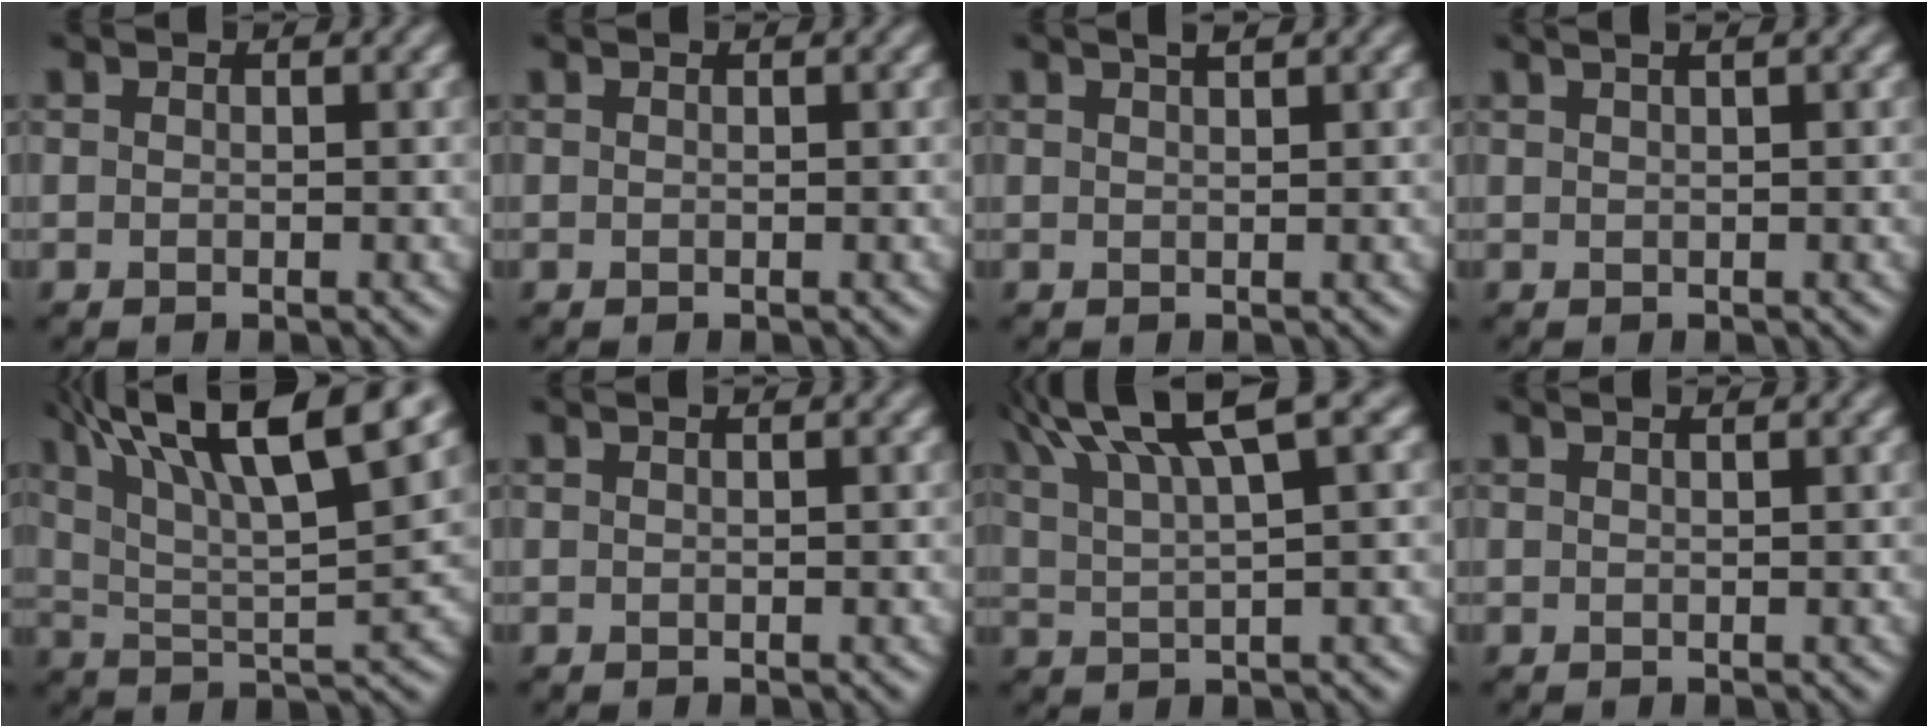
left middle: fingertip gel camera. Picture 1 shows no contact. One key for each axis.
{"total": 0.0}
{"total": 1.5, "fx": 1.2, "fy": 0.2, "fz": 0.9, "tx": -0.010, "ty": 0.004, "tz": 0.011}
{"total": 3.0, "fx": 1.8, "fy": 1.2, "fz": 2.0, "tx": -0.020, "ty": 0.025, "tz": 0.018}
{"total": 12.3, "fx": 7.1, "fy": 2.6, "fz": 9.7, "tx": -0.168, "ty": 0.021, "tz": 0.111}
{"total": 1.1, "fx": 0.8, "fy": 0.3, "fz": 0.7, "tx": -0.005, "ty": 0.007, "tz": 0.003}
{"total": 8.6, "fx": 5.0, "fy": 2.0, "fz": 6.7, "tx": -0.124, "ty": 0.026, "tz": 0.085}
{"total": 1.3, "fx": 1.0, "fy": 0.3, "fz": 0.8, "tx": -0.006, "ty": 0.009, "tz": 0.002}